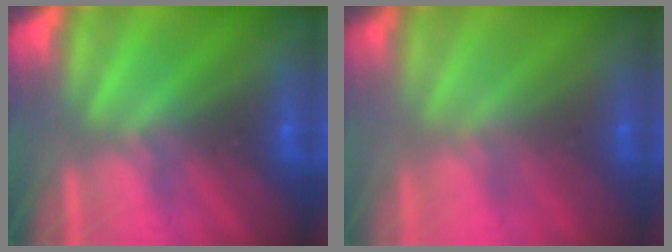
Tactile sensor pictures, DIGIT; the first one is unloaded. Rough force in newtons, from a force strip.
{"total": 2.6}